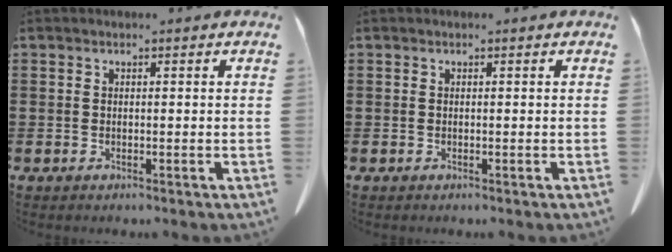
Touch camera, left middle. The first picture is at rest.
{"total": 0.0}